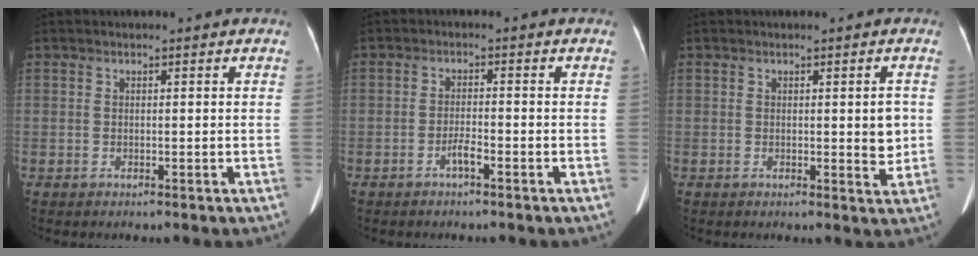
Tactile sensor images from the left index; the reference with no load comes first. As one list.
[{"total": 2.1, "force": [-1.4, 0.2, 1.6], "torque": [-0.028, 0.002, -0.026]}, {"total": 3.1, "force": [0.2, 0.9, 2.9], "torque": [-0.034, -0.002, 0.003]}]